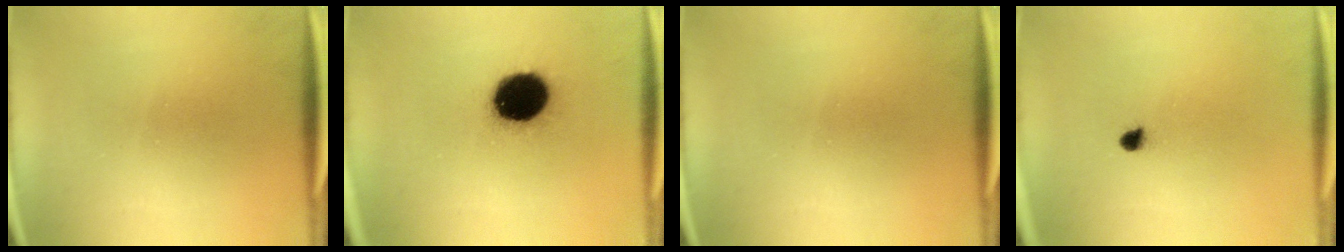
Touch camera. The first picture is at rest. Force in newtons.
{"total": 16.2}
{"total": 0.0}
{"total": 1.8}